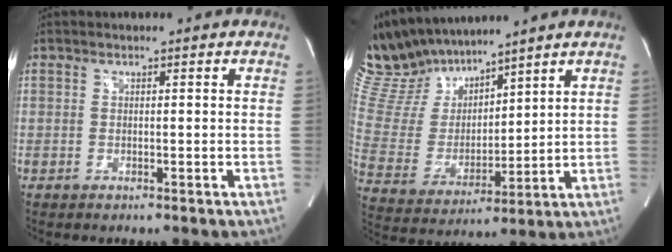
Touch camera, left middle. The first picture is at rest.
{"total": 14.0, "force": [12.7, 4.3, 4.2], "torque": [-0.105, 0.016, 0.261]}